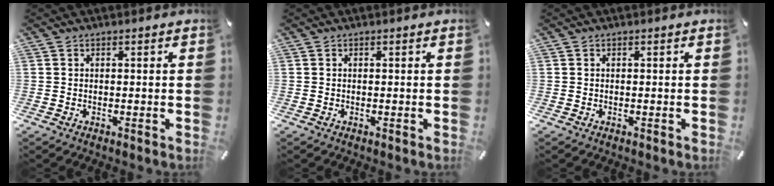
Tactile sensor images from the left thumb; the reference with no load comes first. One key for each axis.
{"total": 0.0}
{"total": 0.0}